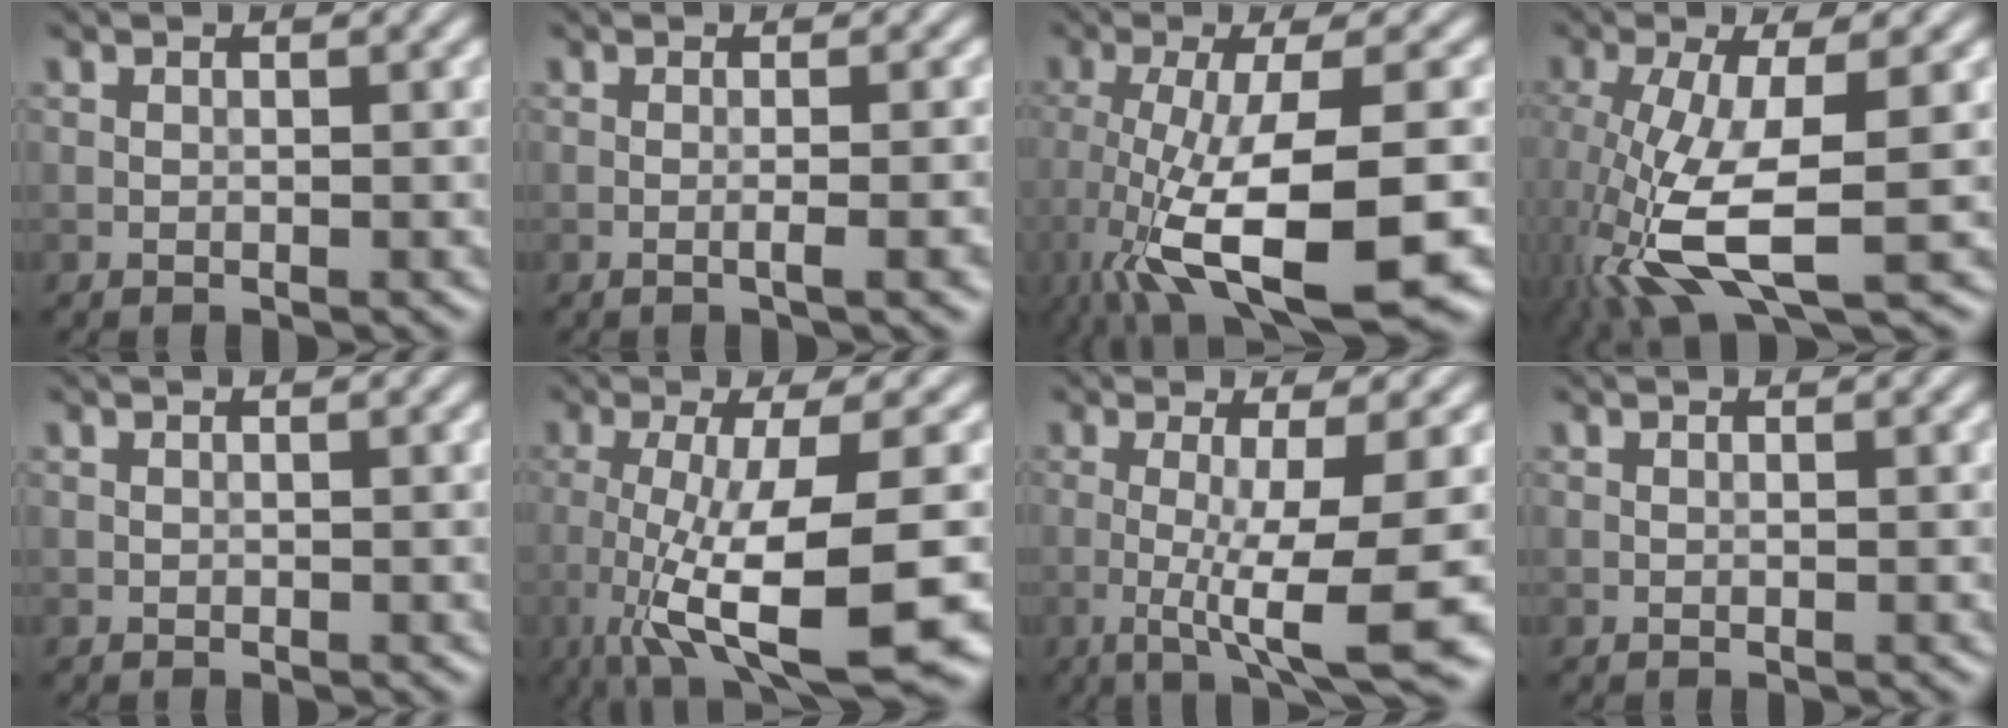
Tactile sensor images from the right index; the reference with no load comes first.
{"total": 2.7, "force": [-0.5, 0.7, 2.6], "torque": [-0.028, 0.004, -0.012]}
{"total": 11.9, "force": [-4.8, 3.2, 10.4], "torque": [-0.202, -0.026, -0.077]}
{"total": 9.8, "force": [-2.9, 3.2, 8.8], "torque": [-0.206, -0.020, -0.055]}
{"total": 0.0}
{"total": 11.4, "force": [-3.7, 2.7, 10.4], "torque": [-0.177, -0.025, -0.058]}
{"total": 8.9, "force": [-1.9, 1.5, 8.5], "torque": [-0.132, -0.012, -0.030]}
{"total": 0.0}